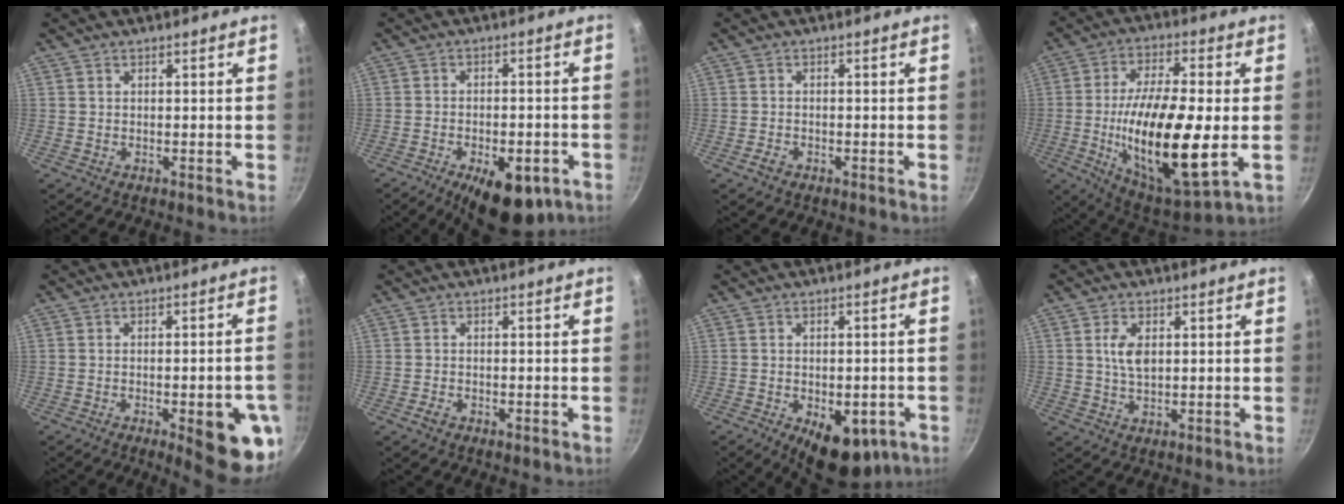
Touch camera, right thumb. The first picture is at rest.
{"total": 12.7, "force": [-6.3, 6.0, 9.3], "torque": [-0.110, 0.021, -0.076]}
{"total": 1.7, "force": [-1.1, 1.0, 0.9], "torque": [-0.020, 0.008, -0.021]}
{"total": 22.7, "force": [-2.7, 7.5, 21.2], "torque": [-0.380, 0.001, -0.046]}
{"total": 13.0, "force": [-4.4, 3.7, 11.6], "torque": [-0.120, 0.011, -0.053]}
{"total": 2.1, "force": [-1.1, 1.1, 1.5], "torque": [-0.031, 0.002, -0.022]}
{"total": 11.5, "force": [-4.6, 6.2, 8.4], "torque": [-0.073, 0.007, -0.048]}
{"total": 3.7, "force": [0.9, 2.0, 3.0], "torque": [-0.052, -0.002, 0.018]}